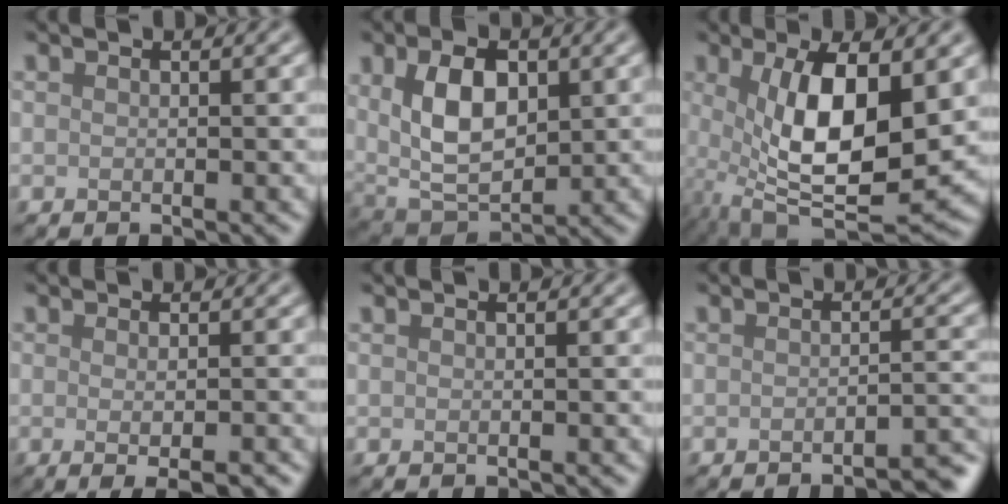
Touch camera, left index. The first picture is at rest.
{"total": 6.9, "force": [1.2, 4.1, 5.4], "torque": [-0.104, -0.001, 0.024]}
{"total": 10.0, "force": [0.7, 3.8, 9.3], "torque": [-0.167, -0.009, 0.014]}
{"total": 3.5, "force": [-1.0, 0.7, 3.3], "torque": [-0.045, -0.007, -0.012]}
{"total": 0.0}
{"total": 3.4, "force": [-2.6, 0.6, 2.1], "torque": [-0.015, 0.010, -0.037]}